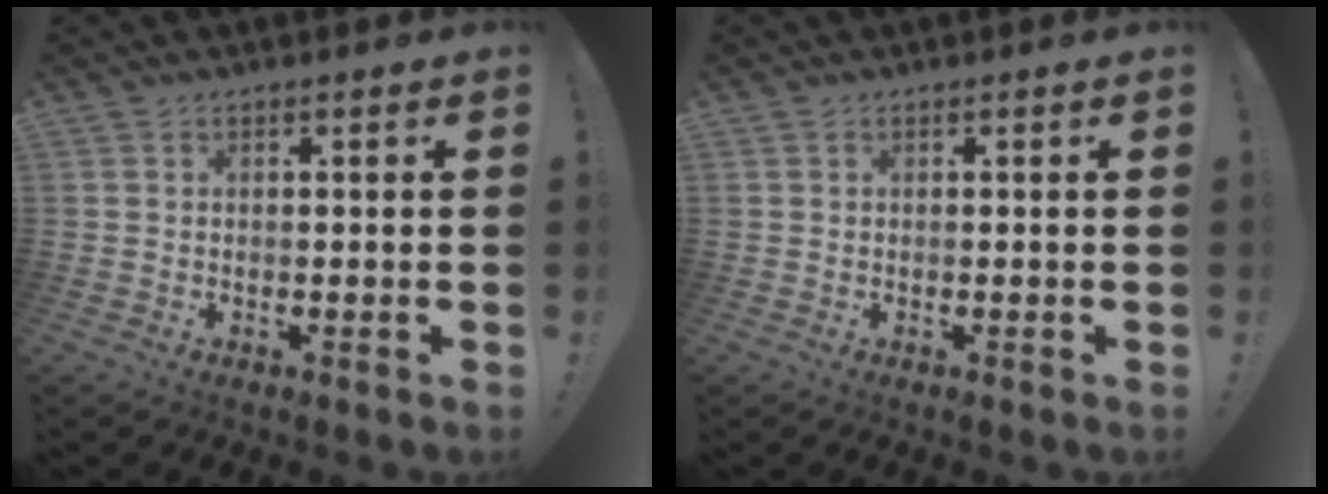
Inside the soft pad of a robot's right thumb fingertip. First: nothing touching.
{"total": 0.0}